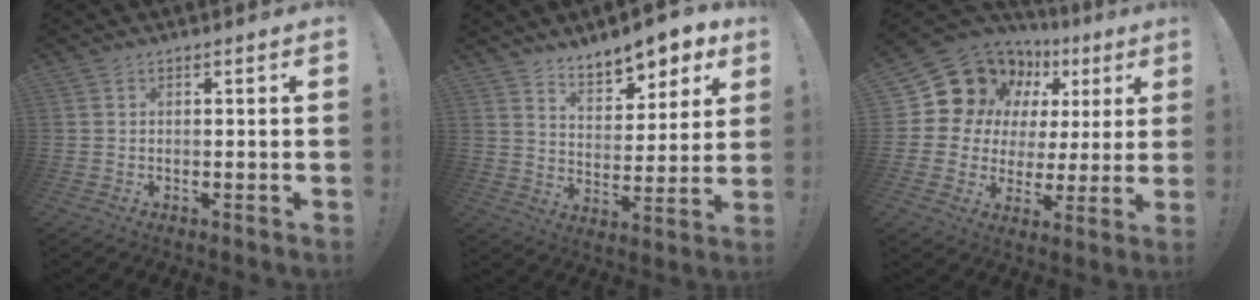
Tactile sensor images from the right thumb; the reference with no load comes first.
{"total": 10.8, "force": [8.9, 3.8, 4.8], "torque": [-0.073, -0.067, 0.159]}
{"total": 16.0, "force": [10.4, 10.4, 6.2], "torque": [-0.098, -0.079, 0.210]}